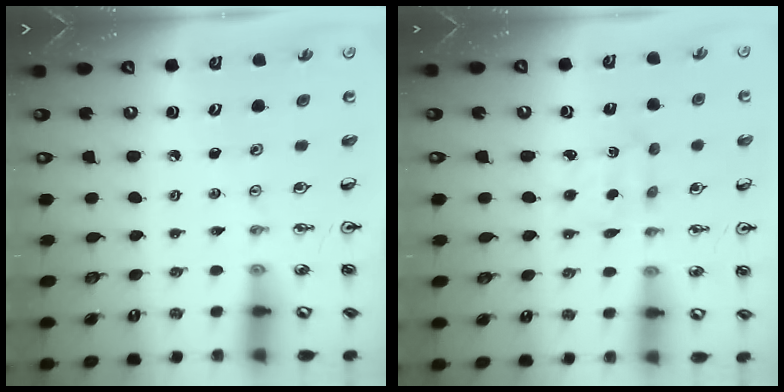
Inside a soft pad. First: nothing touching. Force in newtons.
{"total": 2.3, "press": 2.3, "slide": 0.4}